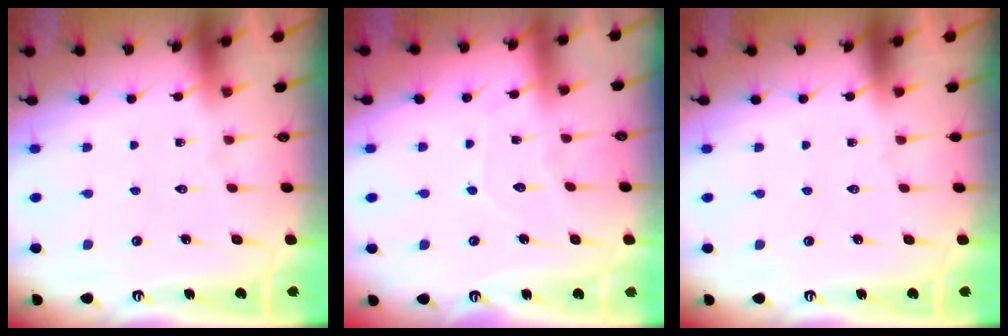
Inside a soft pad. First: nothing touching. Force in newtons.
{"total": 5.9, "press": 5.9, "slide": 0.5}
{"total": 0.0}